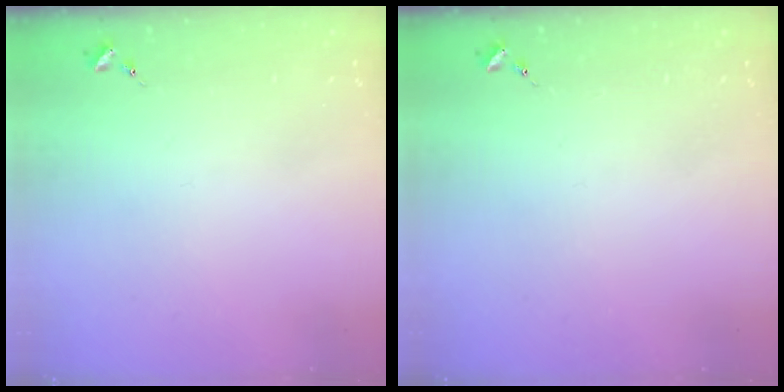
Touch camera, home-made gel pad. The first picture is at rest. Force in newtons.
{"total": 0.0}